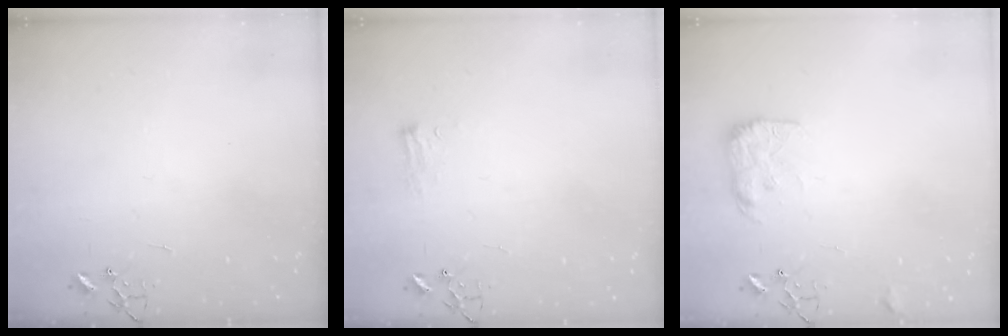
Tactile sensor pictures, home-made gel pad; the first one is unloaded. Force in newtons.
{"total": 7.3, "press": 7.2, "slide": 0.9}
{"total": 10.8, "press": 10.8, "slide": 0.4}